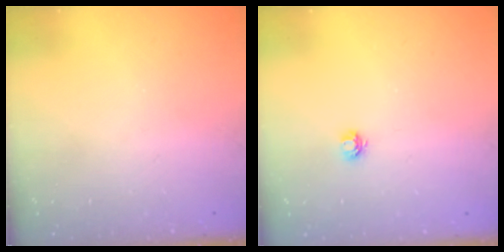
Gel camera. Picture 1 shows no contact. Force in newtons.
{"total": 3.9, "press": 3.9, "slide": 0.5}